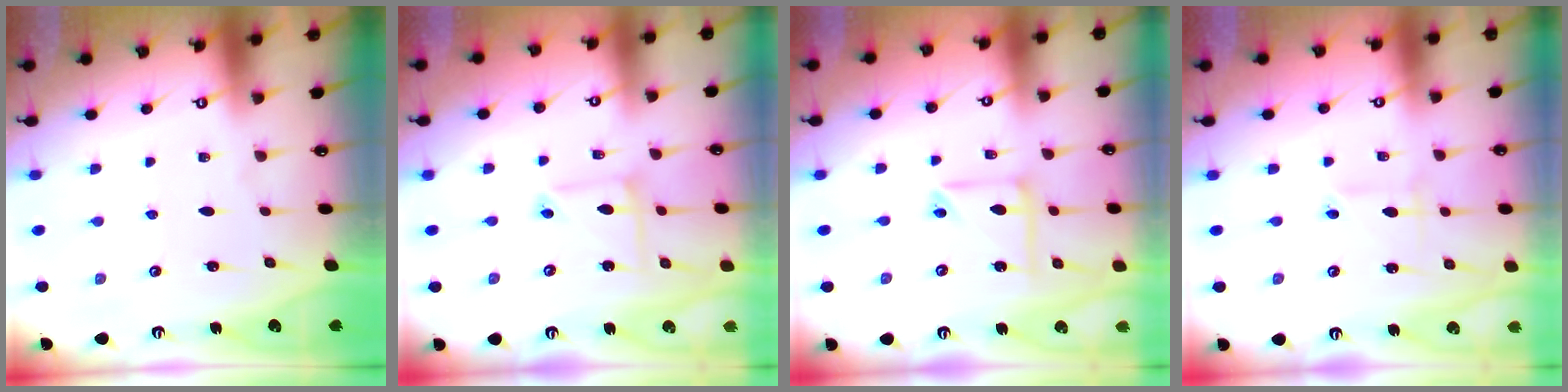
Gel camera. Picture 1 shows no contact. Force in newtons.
{"total": 6.1, "press": 6.0, "slide": 0.5}
{"total": 8.0, "press": 8.0, "slide": 0.4}
{"total": 1.6, "press": 1.4, "slide": 0.9}